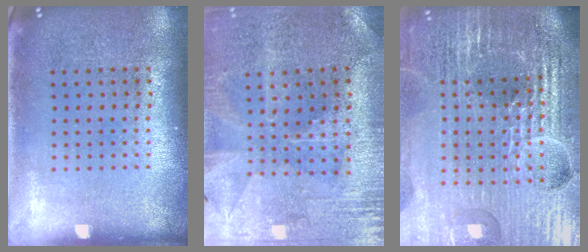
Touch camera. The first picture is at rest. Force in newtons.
{"total": 0.9, "press": 0.8, "slide": 0.3}
{"total": 6.7, "press": 5.9, "slide": 3.3}